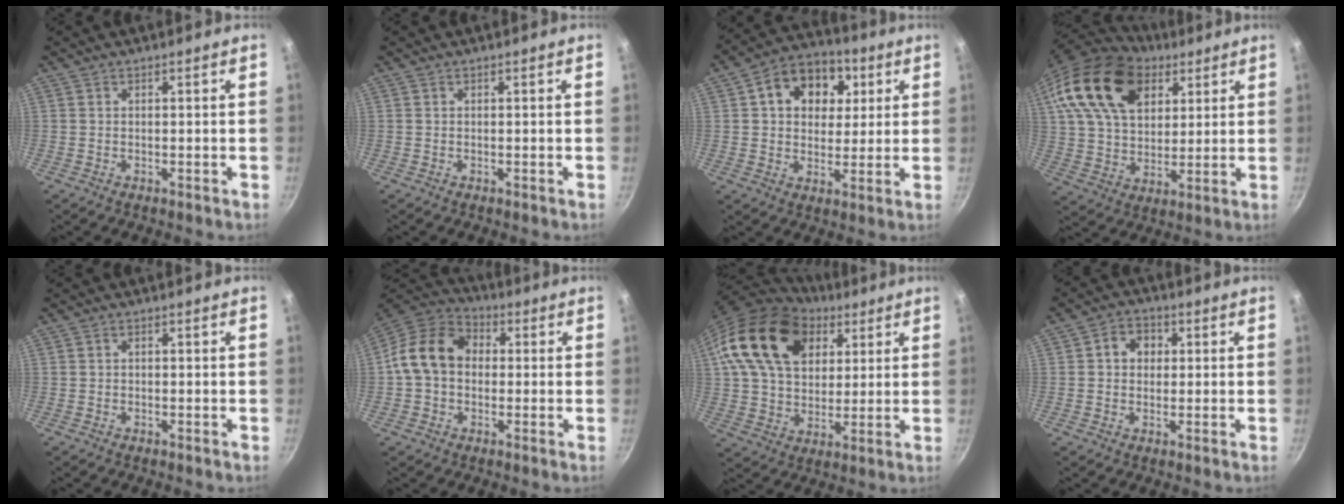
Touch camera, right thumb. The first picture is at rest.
{"total": 0.0}
{"total": 13.9, "force": [4.4, 10.4, 8.0], "torque": [-0.095, 0.005, 0.058]}
{"total": 21.3, "force": [10.4, 13.6, 12.6], "torque": [-0.200, -0.020, 0.183]}
{"total": 0.6, "force": [-0.2, 0.4, 0.3], "torque": [-0.007, 0.005, -0.002]}
{"total": 12.8, "force": [0.4, 10.0, 8.0], "torque": [-0.111, 0.032, -0.015]}
{"total": 21.7, "force": [8.6, 14.9, 13.2], "torque": [-0.207, -0.007, 0.148]}
{"total": 5.5, "force": [1.0, 4.6, 2.9], "torque": [-0.020, 0.008, 0.008]}